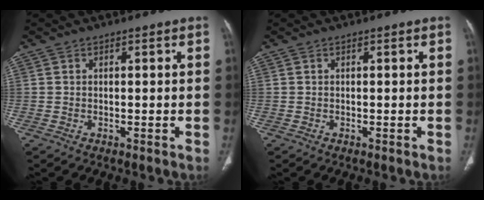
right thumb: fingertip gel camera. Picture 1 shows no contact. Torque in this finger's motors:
{"motor_torque": [0.01, -0.25, 0.41, 0.23, -0.02]}